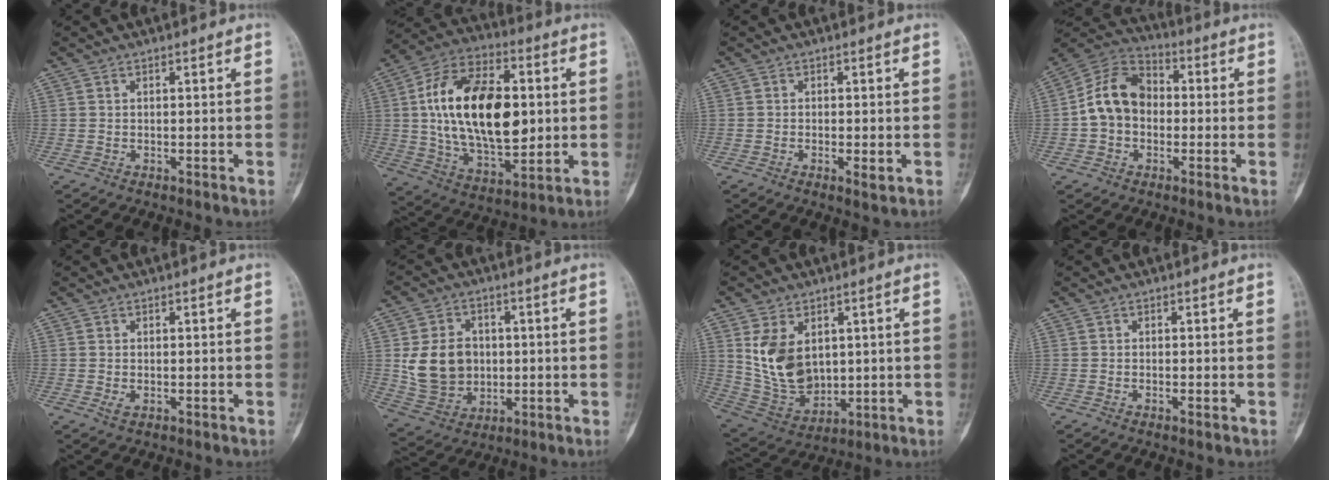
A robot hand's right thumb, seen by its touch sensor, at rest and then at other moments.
{"total": 24.7, "force": [2.4, 13.7, 20.3], "torque": [-0.333, -0.004, 0.043]}
{"total": 1.9, "force": [-0.6, 0.6, 1.8], "torque": [-0.032, -0.005, -0.010]}
{"total": 12.1, "force": [-0.7, 9.4, 7.6], "torque": [-0.127, 0.040, -0.024]}
{"total": 1.2, "force": [-0.3, 0.7, 0.9], "torque": [-0.017, -0.002, -0.004]}
{"total": 12.4, "force": [0.7, 10.1, 7.1], "torque": [-0.102, -0.001, 0.028]}
{"total": 12.7, "force": [3.1, 8.7, 8.7], "torque": [-0.136, -0.017, 0.083]}
{"total": 0.8, "force": [-0.3, 0.2, 0.7], "torque": [-0.011, 0.000, -0.006]}